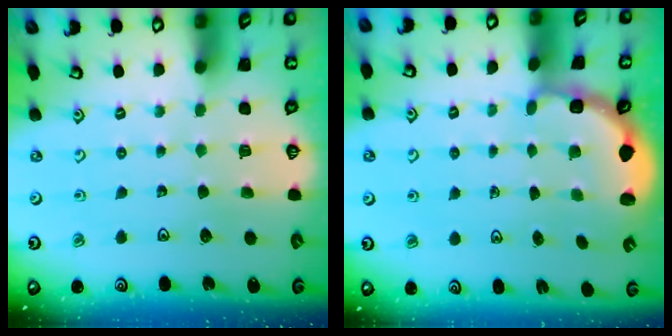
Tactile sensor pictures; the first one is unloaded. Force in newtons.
{"total": 3.0, "press": 2.6, "slide": 1.5}